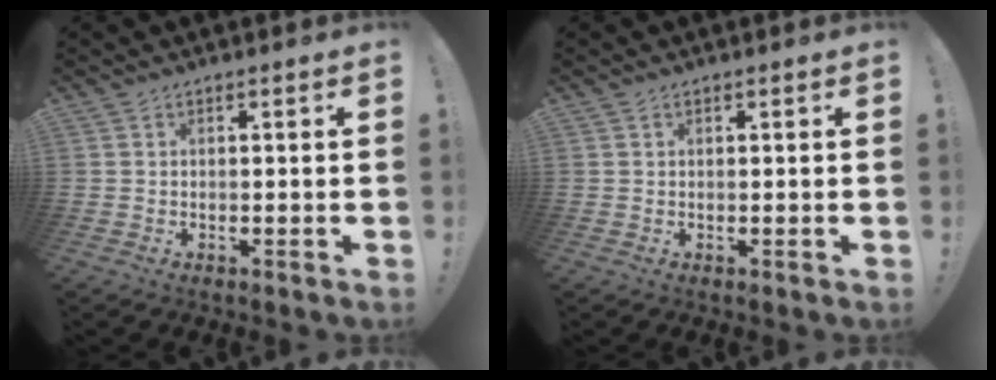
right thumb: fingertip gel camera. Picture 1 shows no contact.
{"total": 0.5, "force": [0.4, 0.3, 0.1], "torque": [0.001, -0.002, 0.007]}